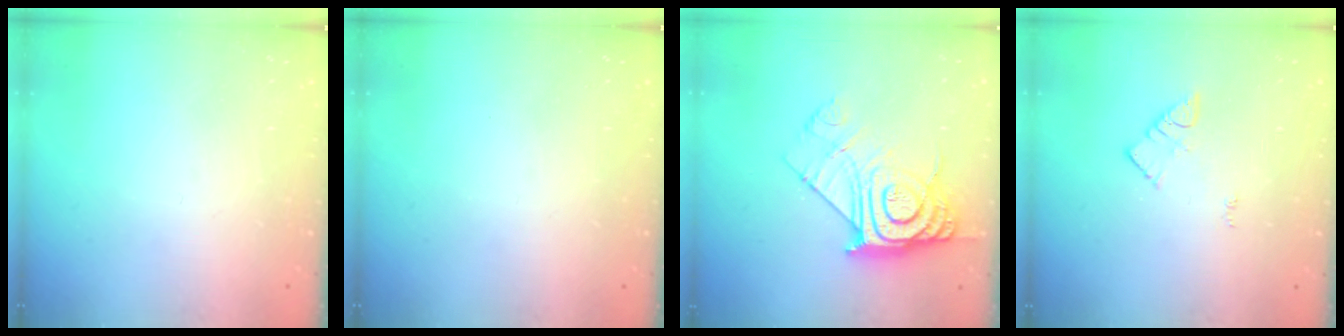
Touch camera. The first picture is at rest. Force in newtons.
{"total": 0.0}
{"total": 15.3, "press": 15.2, "slide": 1.1}
{"total": 3.1, "press": 3.1, "slide": 0.2}